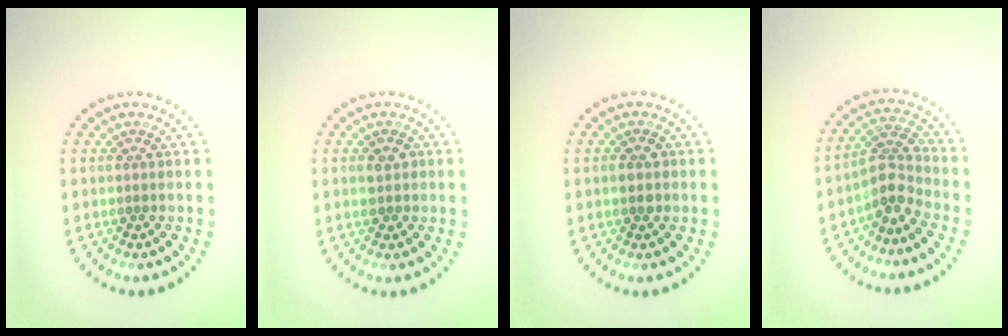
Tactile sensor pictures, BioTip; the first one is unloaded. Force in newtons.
{"total": 1.4, "press": 1.4, "slide": 0.3}
{"total": 1.0, "press": 1.0, "slide": 0.2}
{"total": 2.8, "press": 2.2, "slide": 1.8}